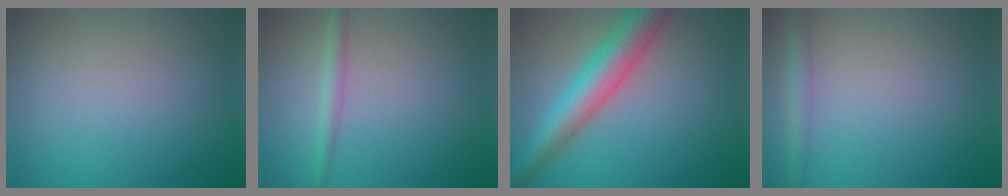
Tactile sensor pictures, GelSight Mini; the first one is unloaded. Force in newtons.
{"total": 1.9, "press": 1.8, "slide": 0.1}
{"total": 7.4, "press": 7.4, "slide": 0.3}
{"total": 2.4, "press": 2.4, "slide": 0.1}